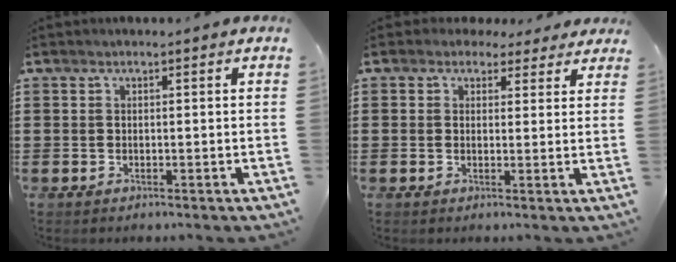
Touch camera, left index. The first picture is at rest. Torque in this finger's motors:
{"motor_torque": [2.14, 0.00, 0.04, -0.12]}